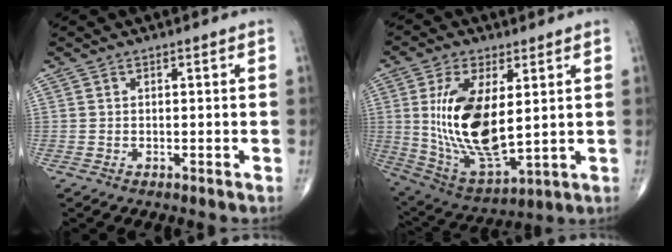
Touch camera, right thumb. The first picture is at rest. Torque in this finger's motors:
{"motor_torque": [1.12, 3.73, 2.01, 0.17, 0.24]}